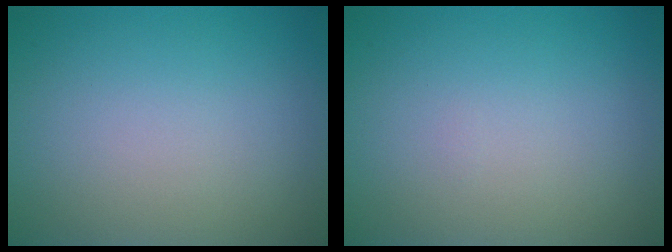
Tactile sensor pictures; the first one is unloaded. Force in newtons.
{"total": 0.0}